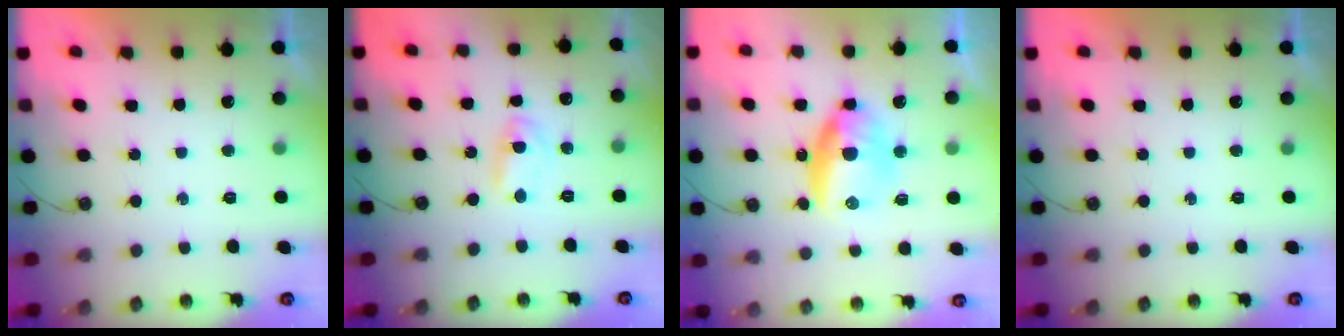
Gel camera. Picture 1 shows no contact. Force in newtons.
{"total": 2.4, "press": 2.4, "slide": 0.2}
{"total": 9.6, "press": 9.5, "slide": 0.9}
{"total": 0.0}